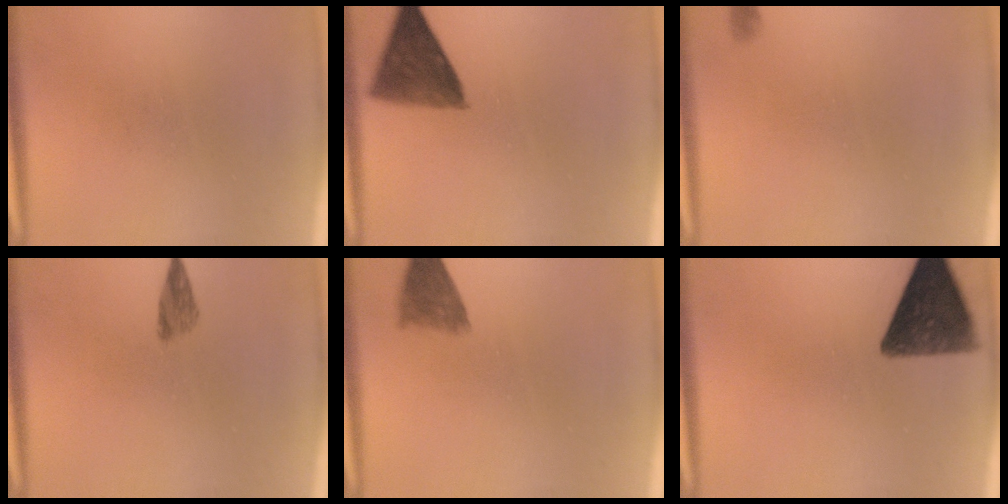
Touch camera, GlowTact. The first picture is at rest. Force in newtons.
{"total": 8.6}
{"total": 0.7}
{"total": 2.1}
{"total": 4.0}
{"total": 11.8}